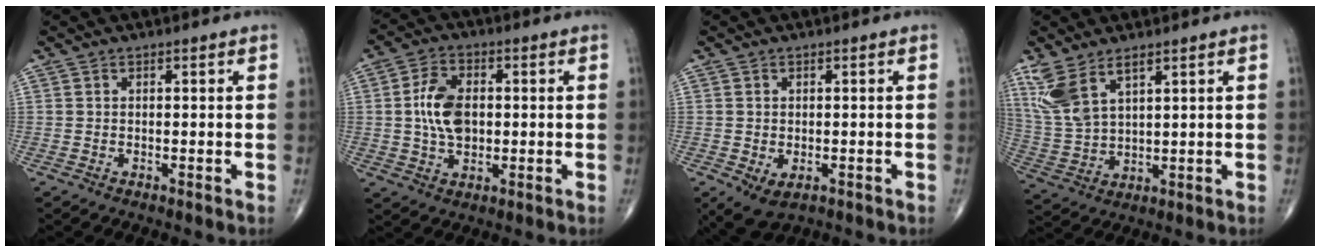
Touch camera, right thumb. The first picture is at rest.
{"total": 9.0, "force": [0.5, 5.6, 7.0], "torque": [-0.122, 0.004, 0.008]}
{"total": 5.1, "force": [-1.7, 3.2, 3.5], "torque": [-0.061, -0.003, -0.016]}
{"total": 9.0, "force": [5.4, 3.6, 6.2], "torque": [-0.137, -0.015, 0.126]}